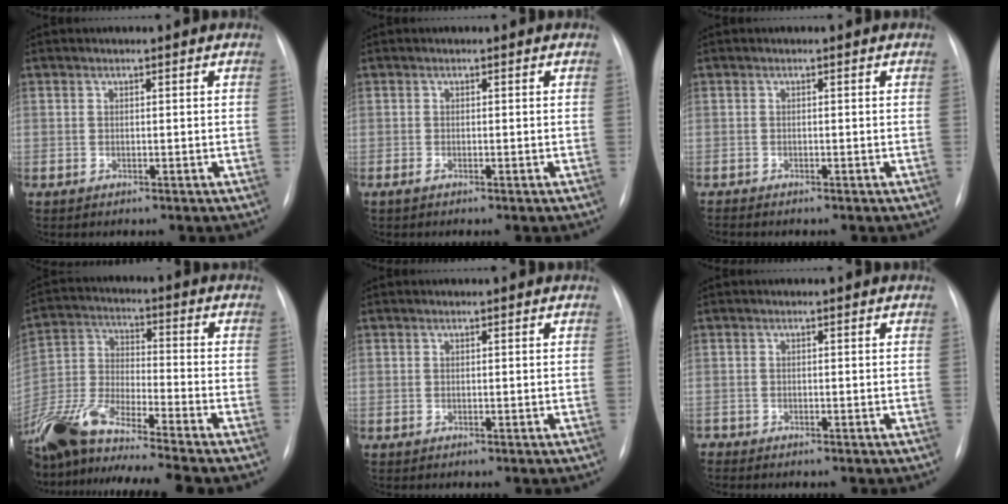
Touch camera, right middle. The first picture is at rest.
{"total": 0.7, "force": [-0.5, 0.1, 0.5], "torque": [-0.013, -0.002, -0.010]}
{"total": 0.8, "force": [-0.8, -0.1, 0.2], "torque": [-0.004, -0.003, -0.013]}
{"total": 18.3, "force": [-15.5, -0.2, 9.7], "torque": [-0.225, -0.025, -0.288]}
{"total": 0.0}
{"total": 0.5, "force": [-0.5, -0.1, -0.2], "torque": [0.003, -0.001, -0.012]}